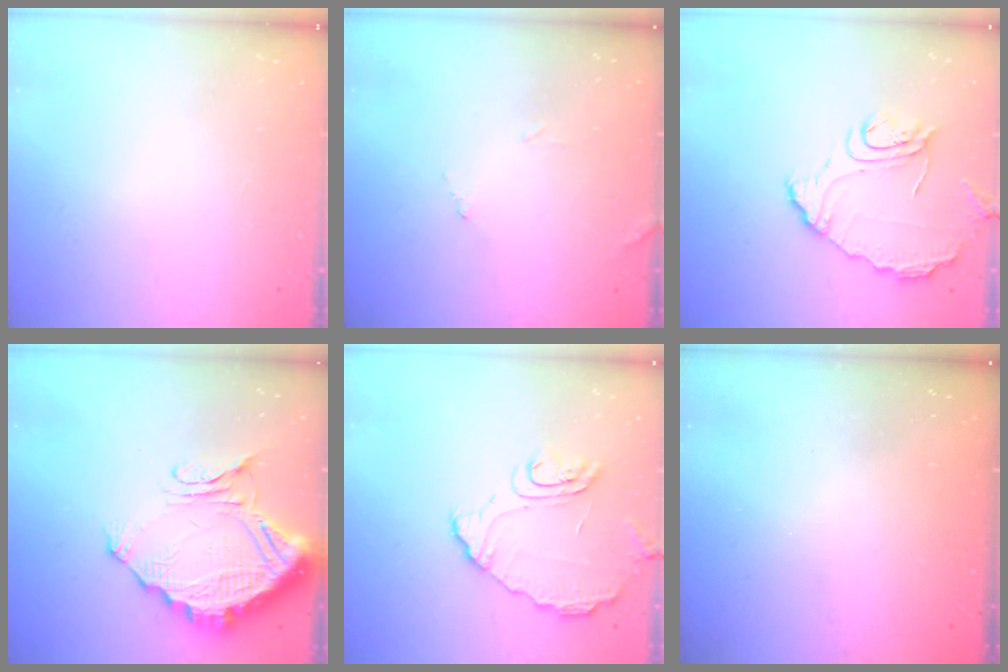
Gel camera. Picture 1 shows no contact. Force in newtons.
{"total": 7.9, "press": 7.9, "slide": 0.4}
{"total": 10.9, "press": 10.9, "slide": 0.2}
{"total": 14.6, "press": 14.5, "slide": 1.5}
{"total": 10.3, "press": 10.3, "slide": 0.2}
{"total": 2.9, "press": 2.7, "slide": 0.8}